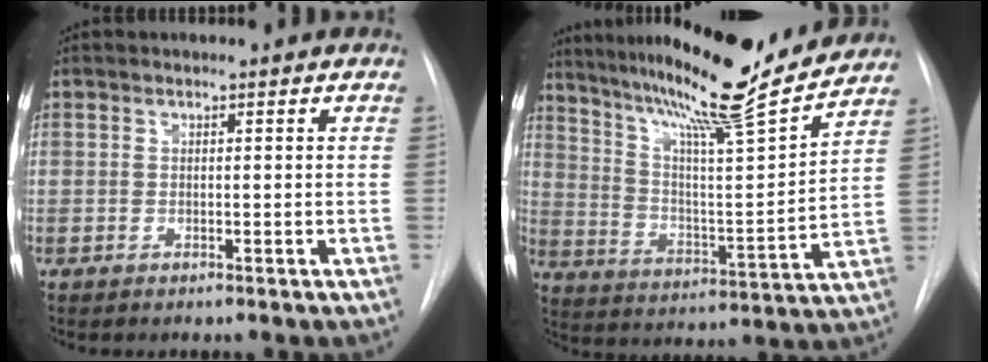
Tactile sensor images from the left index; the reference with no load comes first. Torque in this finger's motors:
{"motor_torque": [1.05, -1.09, 0.42, 0.17]}